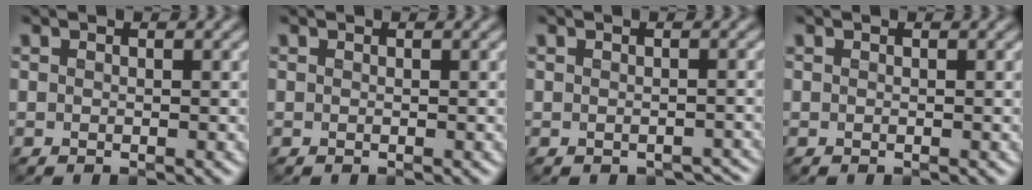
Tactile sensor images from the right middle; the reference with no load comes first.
{"total": 0.0}
{"total": 1.5, "force": [-1.0, 1.0, 0.5], "torque": [0.000, -0.014, -0.007]}
{"total": 0.0}